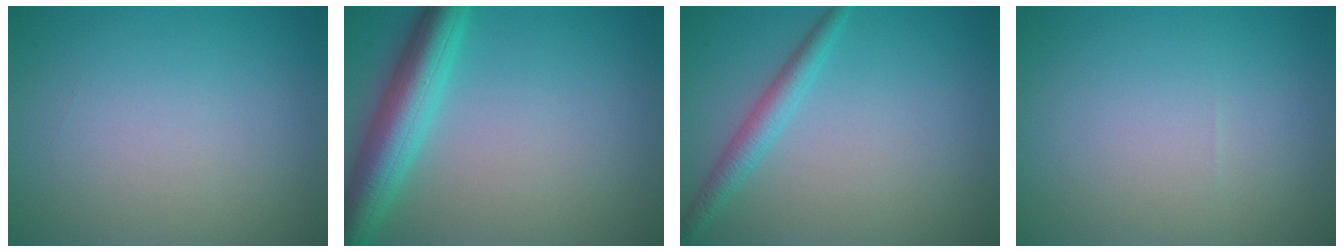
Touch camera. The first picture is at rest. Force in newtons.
{"total": 6.0, "press": 6.0, "slide": 0.2}
{"total": 2.3, "press": 2.3, "slide": 0.1}
{"total": 0.0}